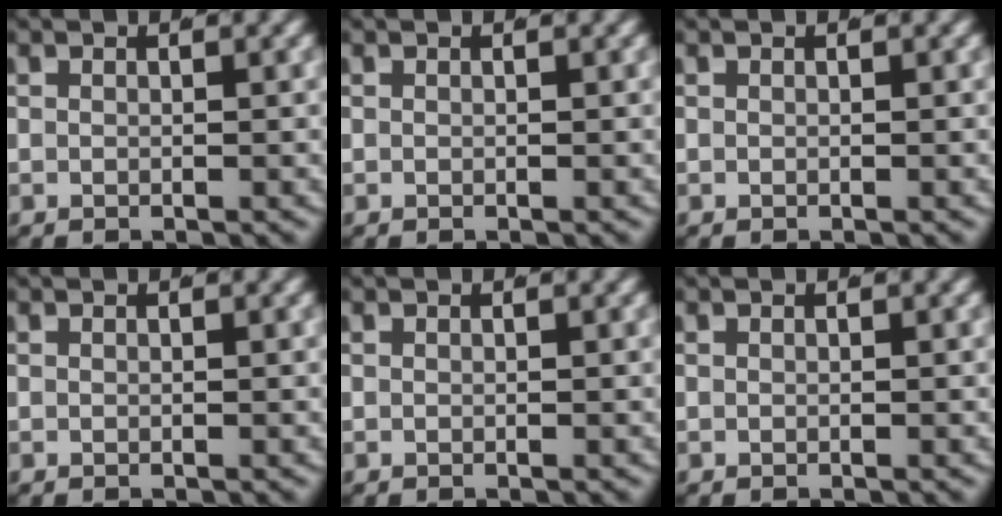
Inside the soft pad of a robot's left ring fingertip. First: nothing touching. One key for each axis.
{"total": 0.0}
{"total": 0.0}
{"total": 0.0}
{"total": 0.0}
{"total": 0.0}